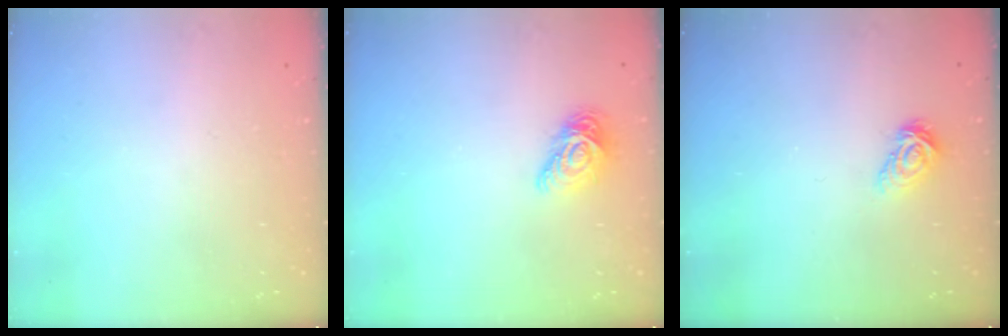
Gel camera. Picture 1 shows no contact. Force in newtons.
{"total": 9.3, "press": 9.3, "slide": 0.3}
{"total": 5.7, "press": 5.7, "slide": 0.7}